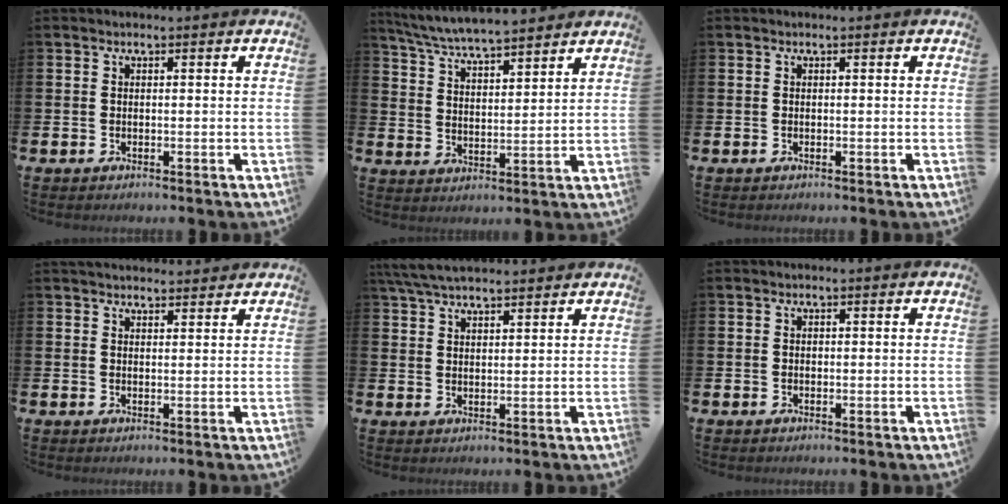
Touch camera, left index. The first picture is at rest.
{"total": 6.2, "force": [6.1, 0.3, 1.3], "torque": [-0.052, -0.033, 0.108]}
{"total": 0.0}
{"total": 2.5, "force": [2.5, 0.5, 0.1], "torque": [0.006, -0.013, 0.042]}
{"total": 5.2, "force": [4.8, 0.9, 1.8], "torque": [-0.050, -0.011, 0.089]}
{"total": 0.7, "force": [0.1, 0.6, 0.2], "torque": [0.000, 0.005, -0.002]}